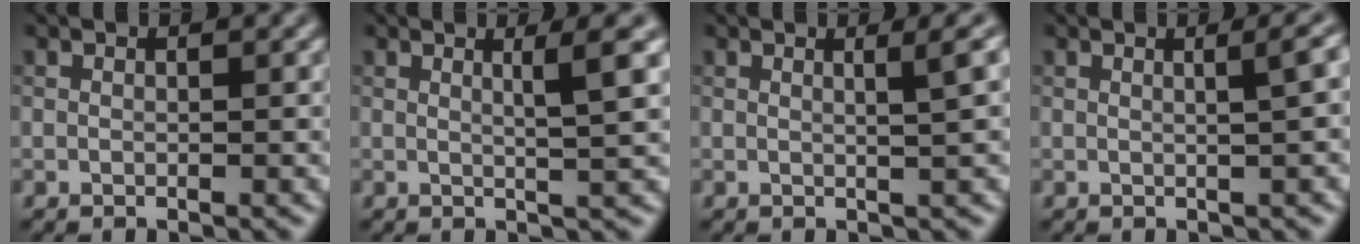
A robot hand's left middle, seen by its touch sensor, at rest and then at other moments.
{"total": 3.4, "force": [1.2, 0.6, 3.1], "torque": [-0.037, 0.005, 0.016]}
{"total": 2.8, "force": [1.0, 0.7, 2.5], "torque": [-0.025, 0.008, 0.005]}
{"total": 3.2, "force": [0.9, 1.1, 2.8], "torque": [-0.020, 0.013, 0.002]}